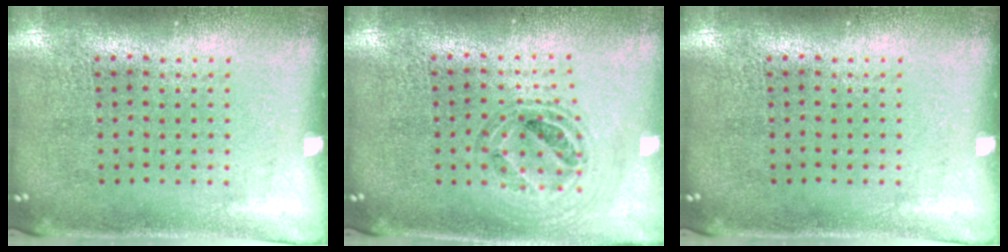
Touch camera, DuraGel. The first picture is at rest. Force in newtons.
{"total": 0.8, "press": 0.8, "slide": 0.1}
{"total": 0.0}